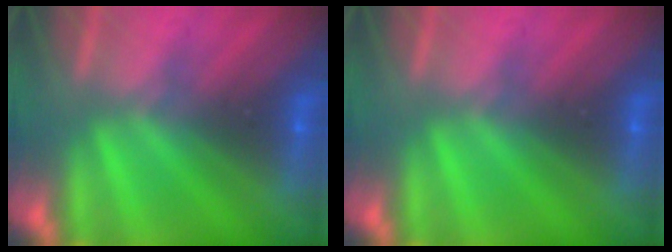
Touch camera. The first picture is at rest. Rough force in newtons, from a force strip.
{"total": 0.0}